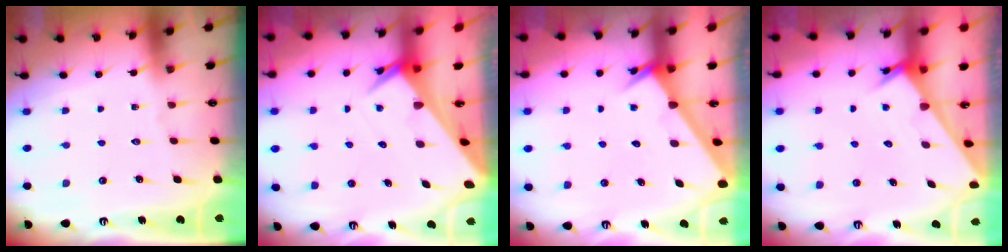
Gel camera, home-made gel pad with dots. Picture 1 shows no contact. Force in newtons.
{"total": 4.8, "press": 4.8, "slide": 0.4}
{"total": 2.5, "press": 2.5, "slide": 0.1}
{"total": 2.5, "press": 2.5, "slide": 0.1}